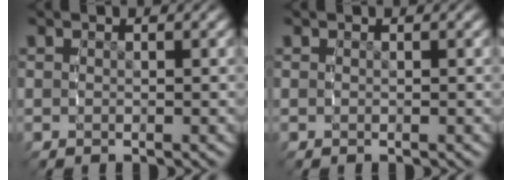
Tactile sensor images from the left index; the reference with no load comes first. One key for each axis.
{"total": 0.0}